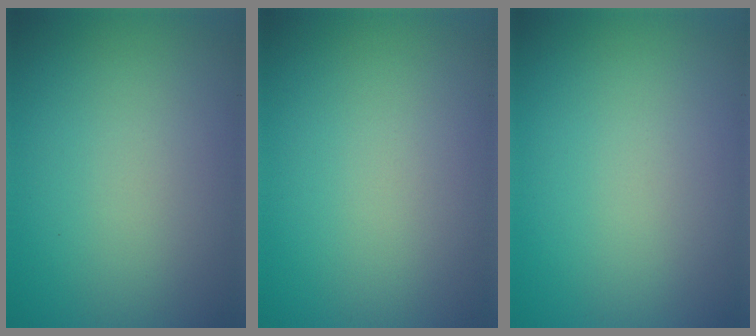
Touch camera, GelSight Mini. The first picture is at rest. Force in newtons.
{"total": 0.0}
{"total": 0.0}